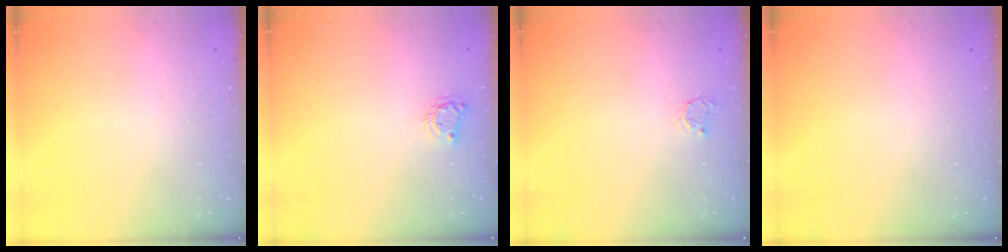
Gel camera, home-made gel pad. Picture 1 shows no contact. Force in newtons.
{"total": 3.8, "press": 3.8, "slide": 0.5}
{"total": 2.3, "press": 2.3, "slide": 0.3}
{"total": 0.0}